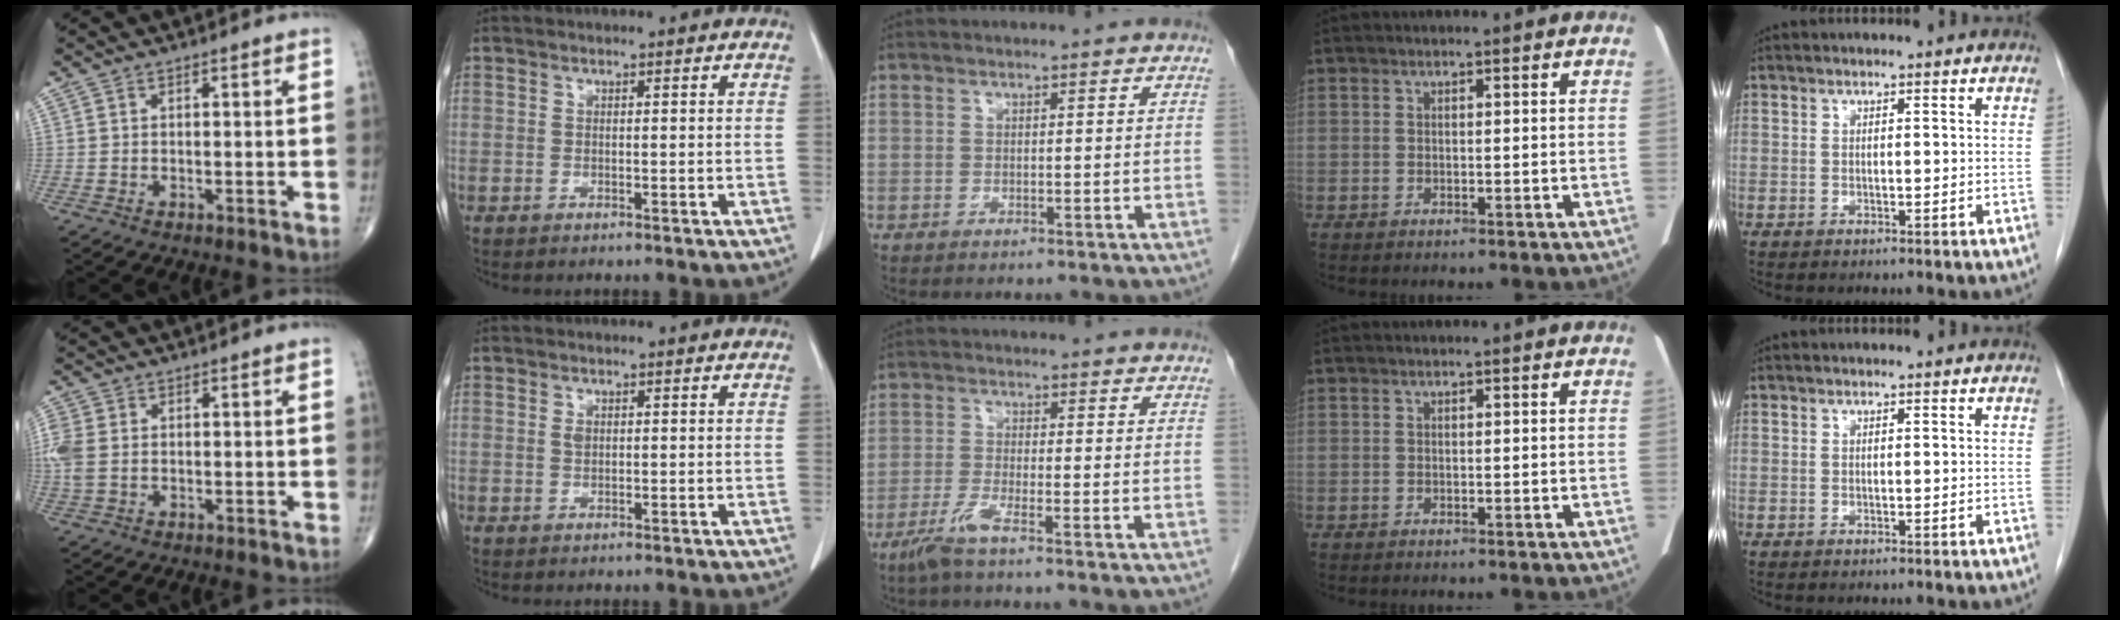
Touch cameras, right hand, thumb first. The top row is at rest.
{"thumb": {"total": 4.8, "force": [0.0, 3.3, 3.5], "torque": [-0.114, 0.005, -0.002]}, "index": {"total": 0.9, "force": [0.3, 0.6, 0.7], "torque": [-0.013, -0.001, 0.005]}, "middle": {"total": 3.9, "force": [-2.7, -0.4, 2.8], "torque": [-0.064, -0.011, -0.061]}}